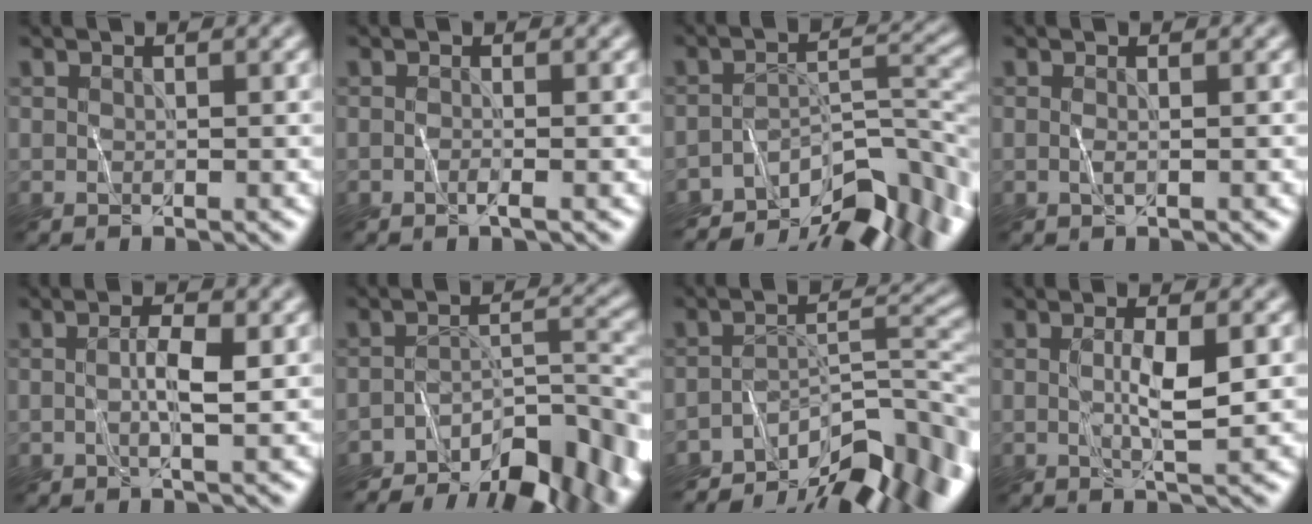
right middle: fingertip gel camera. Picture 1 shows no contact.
{"total": 0.8, "force": [-0.3, 0.2, 0.7], "torque": [-0.006, 0.004, -0.011]}
{"total": 9.7, "force": [-7.6, 3.3, 5.0], "torque": [-0.063, 0.000, -0.116]}
{"total": 0.6, "force": [0.1, 0.1, 0.6], "torque": [-0.012, 0.000, -0.003]}
{"total": 1.9, "force": [0.0, 0.1, 1.9], "torque": [-0.037, 0.006, -0.002]}
{"total": 11.9, "force": [-9.3, 3.8, 6.5], "torque": [-0.100, 0.001, -0.127]}
{"total": 10.8, "force": [-8.2, 3.6, 6.0], "torque": [-0.081, 0.005, -0.126]}
{"total": 2.8, "force": [0.3, 0.2, 2.8], "torque": [-0.051, 0.001, 0.005]}